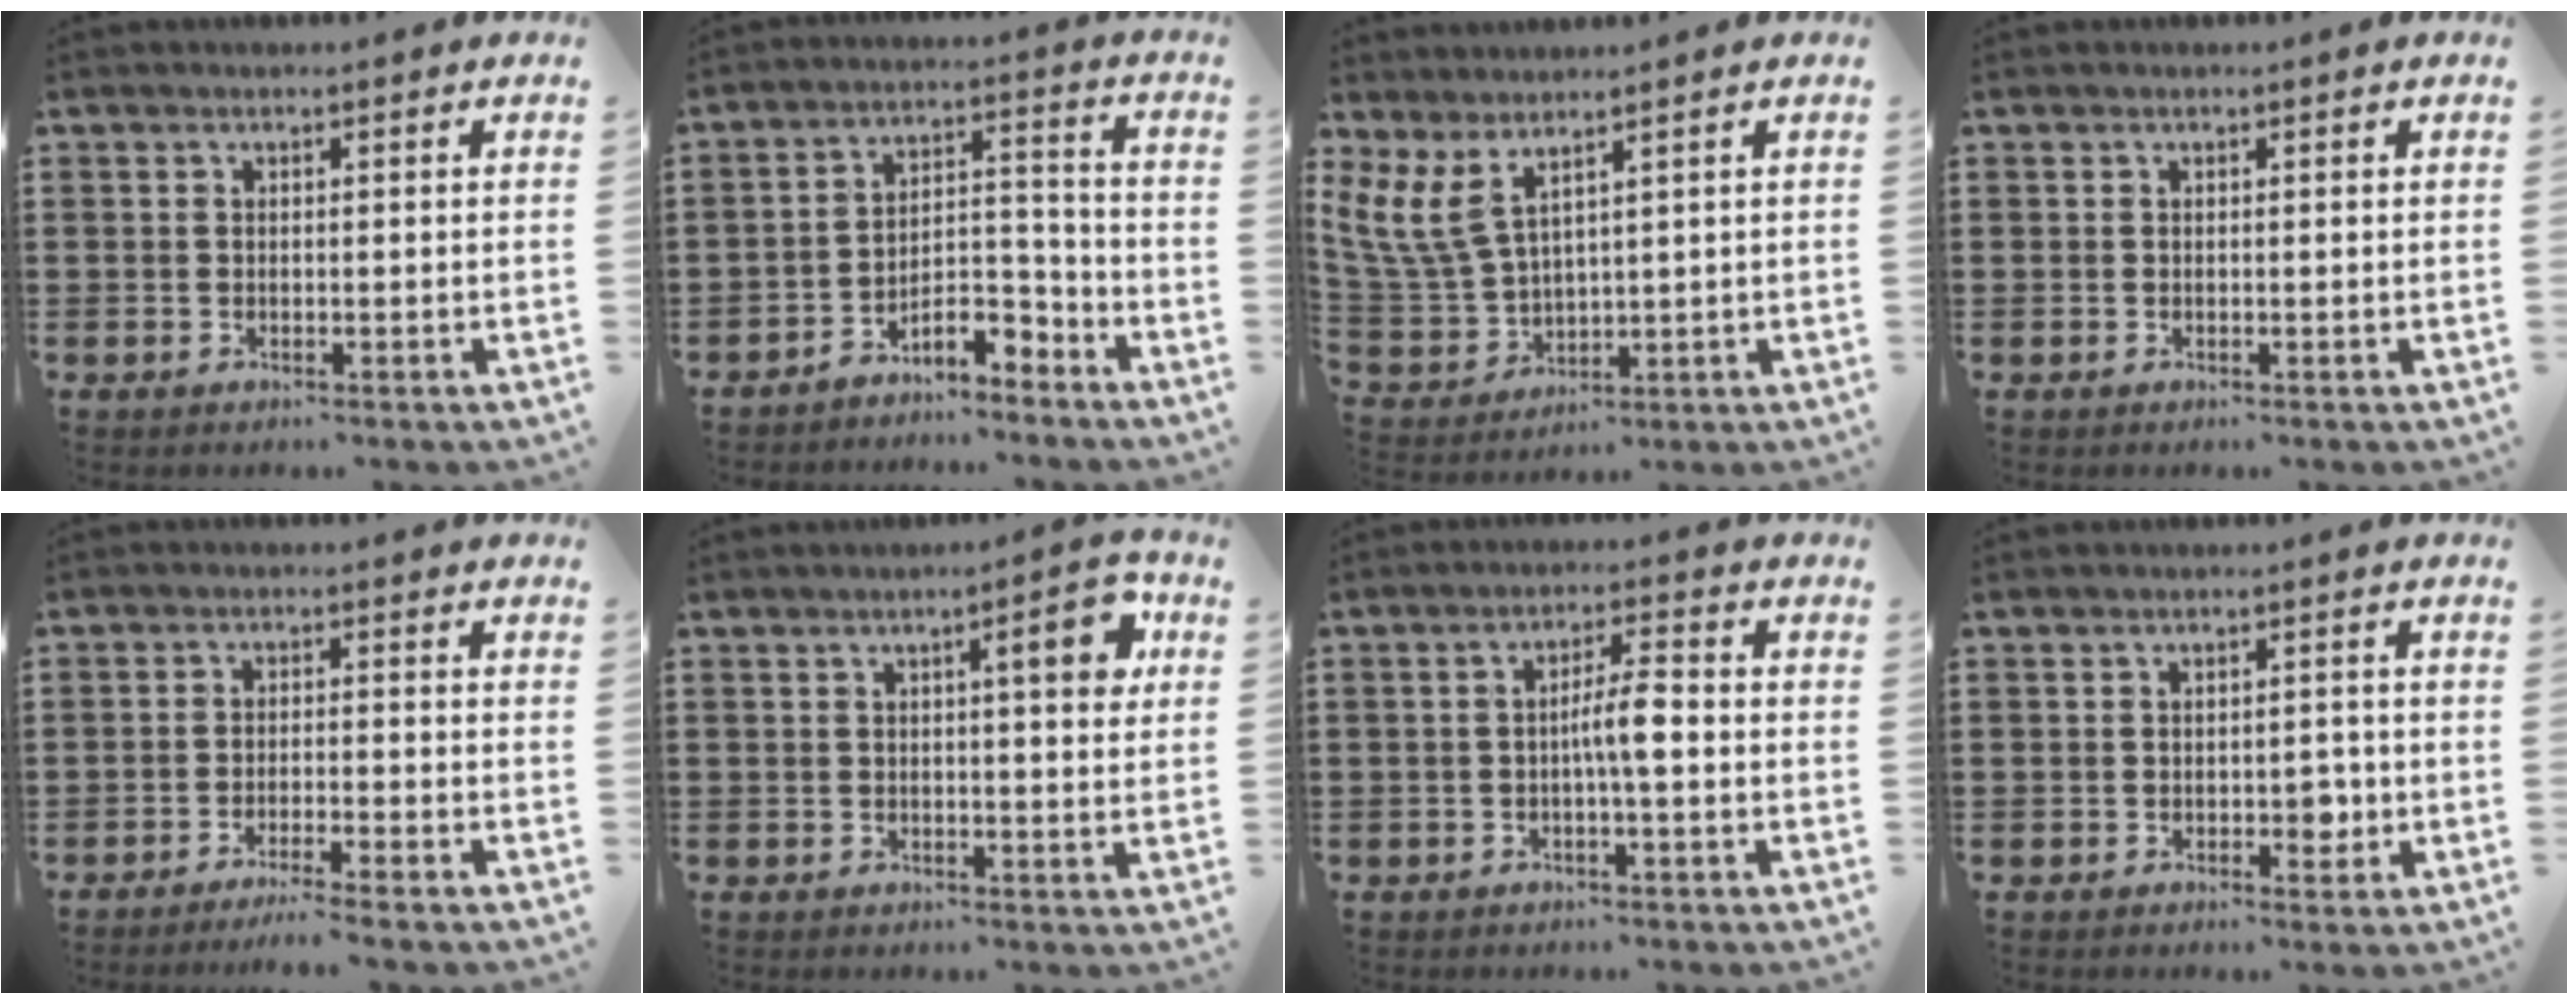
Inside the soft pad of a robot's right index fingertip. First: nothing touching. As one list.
[{"total": 6.1, "force": [-5.3, 1.5, 2.7], "torque": [-0.044, 0.018, -0.101]}, {"total": 6.7, "force": [4.0, 2.8, 4.6], "torque": [-0.134, -0.013, 0.069]}, {"total": 0.0}, {"total": 2.5, "force": [-2.3, -0.5, 0.8], "torque": [-0.015, 0.000, -0.046]}, {"total": 5.6, "force": [2.0, 1.1, 5.1], "torque": [-0.070, -0.004, 0.022]}, {"total": 4.5, "force": [-0.7, 0.7, 4.4], "torque": [-0.086, 0.002, -0.018]}, {"total": 2.7, "force": [-0.5, 1.4, 2.2], "torque": [-0.032, -0.002, -0.011]}]